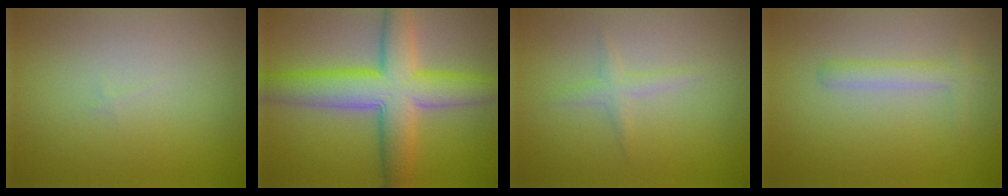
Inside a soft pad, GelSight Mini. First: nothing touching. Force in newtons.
{"total": 8.7, "press": 8.7, "slide": 0.4}
{"total": 1.3, "press": 1.3, "slide": 0.0}
{"total": 1.8, "press": 1.8, "slide": 0.1}